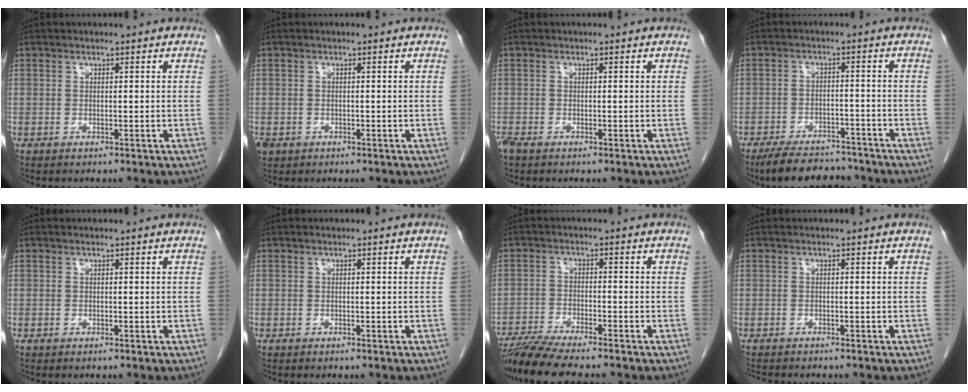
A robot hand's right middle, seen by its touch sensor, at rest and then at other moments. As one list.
[{"total": 2.1, "force": [-1.1, 1.6, 0.7], "torque": [-0.018, -0.001, -0.016]}, {"total": 1.6, "force": [-1.2, 0.6, 0.8], "torque": [-0.025, -0.005, -0.022]}, {"total": 9.7, "force": [-8.6, 3.1, 3.3], "torque": [-0.052, -0.001, -0.131]}, {"total": 0.0}, {"total": 0.0}, {"total": 8.6, "force": [-7.5, -0.2, 4.2], "torque": [-0.071, -0.025, -0.128]}, {"total": 3.3, "force": [-3.1, 0.6, 1.2], "torque": [-0.021, -0.010, -0.045]}]